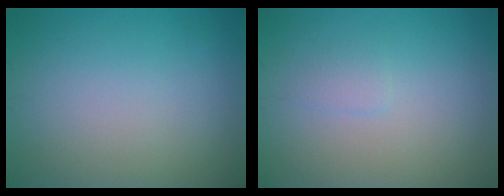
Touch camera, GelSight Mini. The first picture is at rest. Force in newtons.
{"total": 0.9, "press": 0.9, "slide": 0.1}